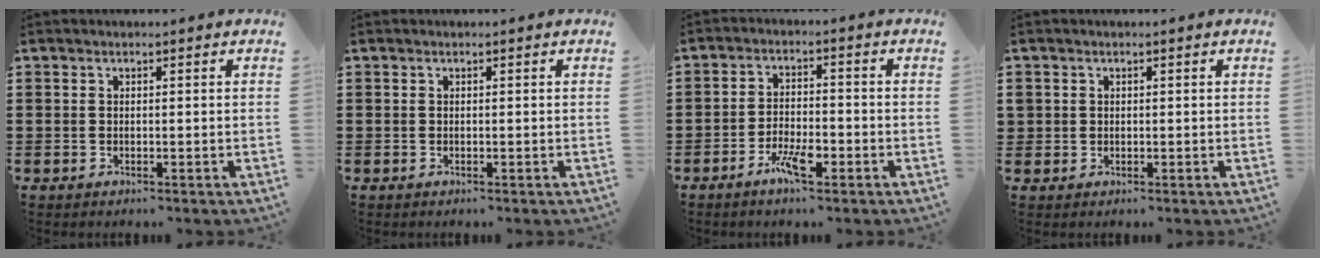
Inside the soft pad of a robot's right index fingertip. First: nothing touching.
{"total": 0.0}
{"total": 4.6, "force": [-2.8, 1.5, 3.4], "torque": [-0.066, 0.003, -0.053]}
{"total": 1.1, "force": [0.2, 1.1, 0.1], "torque": [-0.004, 0.006, 0.004]}